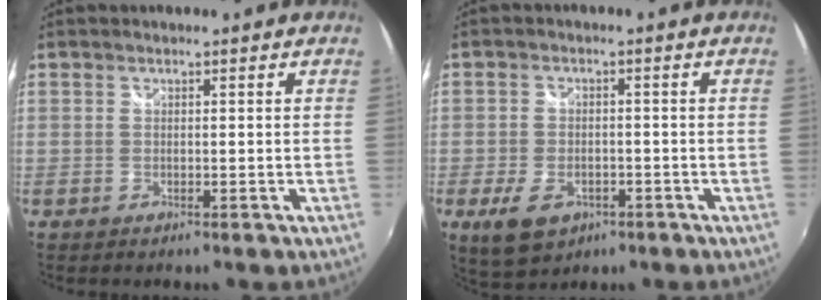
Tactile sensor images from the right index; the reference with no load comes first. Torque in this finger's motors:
{"motor_torque": [0.65, -0.39, 0.32, 0.07]}